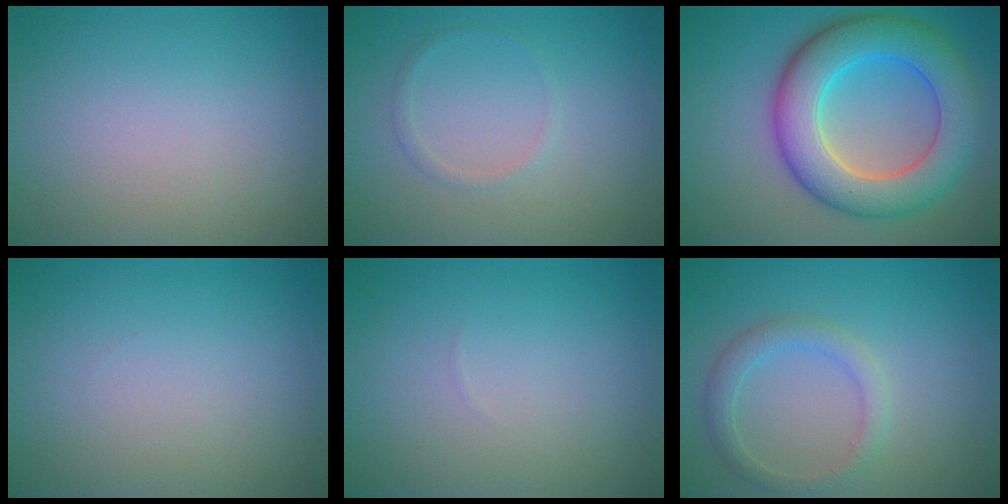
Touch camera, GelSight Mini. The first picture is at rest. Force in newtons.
{"total": 0.9, "press": 0.9, "slide": 0.1}
{"total": 9.3, "press": 9.3, "slide": 0.4}
{"total": 0.0}
{"total": 0.0}
{"total": 2.4, "press": 2.4, "slide": 0.2}